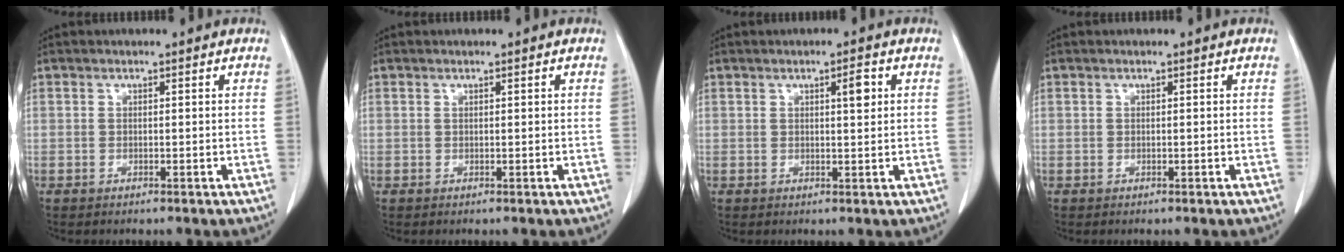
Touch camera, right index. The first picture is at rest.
{"total": 0.0}
{"total": 2.4, "force": [0.8, 0.4, 2.2], "torque": [-0.035, 0.000, 0.013]}
{"total": 0.0}